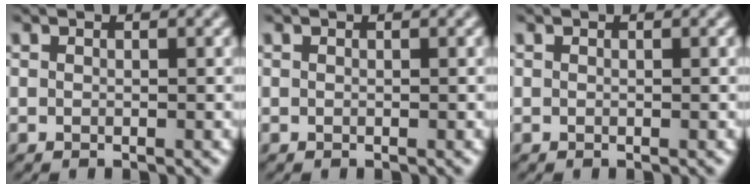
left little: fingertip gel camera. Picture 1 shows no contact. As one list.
[{"total": 0.0}, {"total": 0.0}]